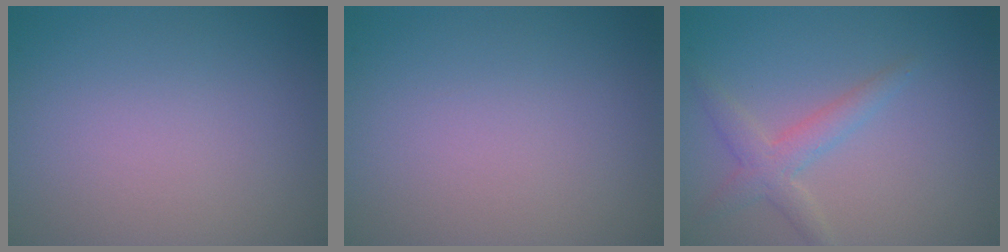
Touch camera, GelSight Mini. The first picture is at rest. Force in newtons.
{"total": 0.0}
{"total": 2.5, "press": 2.5, "slide": 0.1}